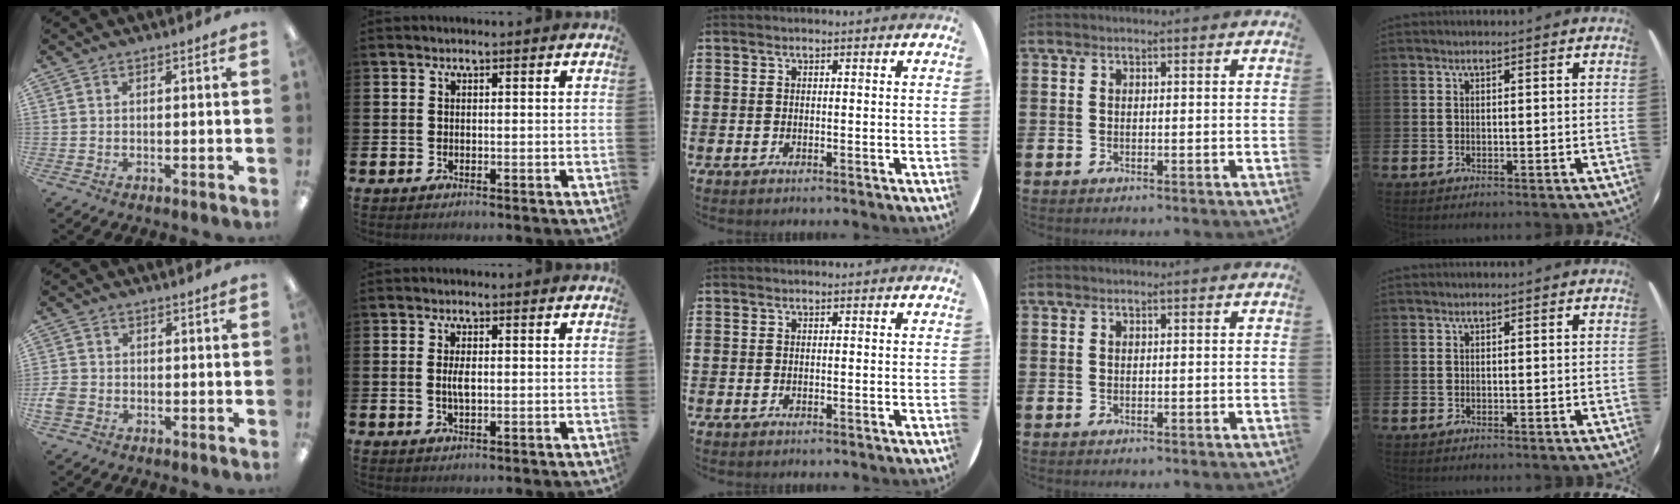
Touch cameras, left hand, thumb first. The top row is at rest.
{"thumb": {"total": 3.4, "force": [-1.1, 2.7, 1.7], "torque": [-0.032, 0.006, -0.020]}, "index": {"total": 2.3, "force": [0.2, 0.8, 2.1], "torque": [-0.037, 0.000, 0.001]}}